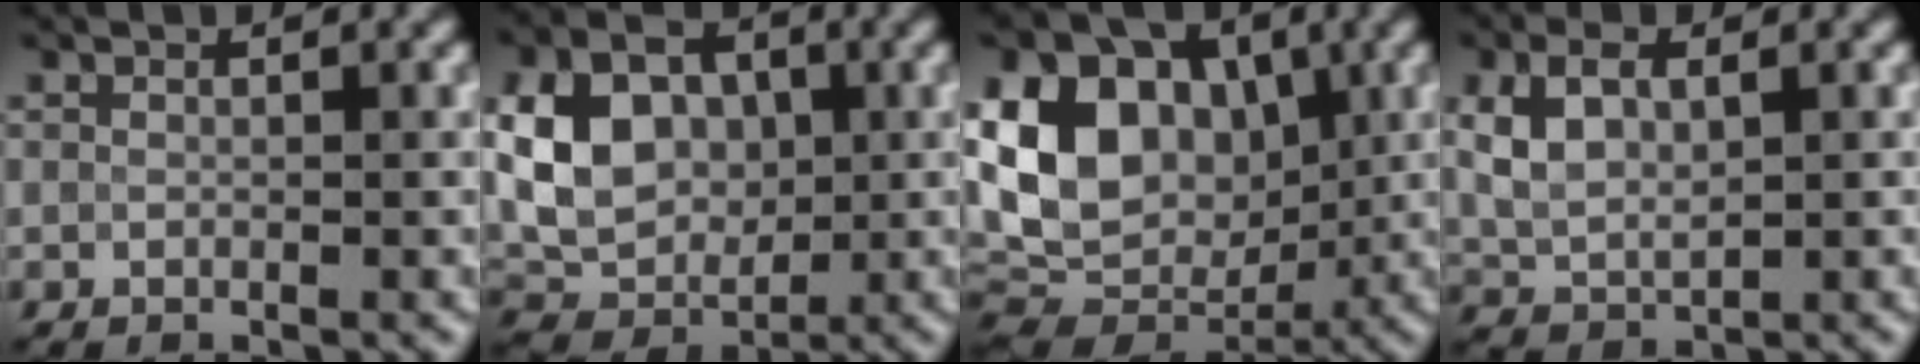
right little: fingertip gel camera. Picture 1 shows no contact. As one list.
[{"total": 8.0, "force": [1.1, 6.1, 5.1], "torque": [-0.102, 0.000, 0.020]}, {"total": 14.0, "force": [2.0, 10.6, 8.9], "torque": [-0.165, 0.016, 0.036]}, {"total": 4.9, "force": [1.7, 3.0, 3.6], "torque": [-0.069, 0.005, 0.036]}]